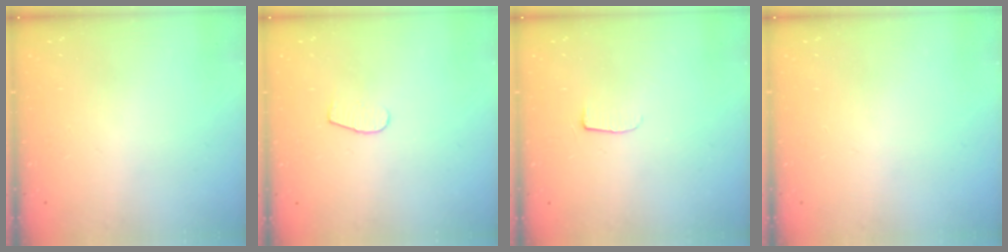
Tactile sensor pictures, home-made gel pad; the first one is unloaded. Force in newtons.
{"total": 4.6, "press": 4.5, "slide": 0.4}
{"total": 5.1, "press": 5.0, "slide": 0.6}
{"total": 0.0}